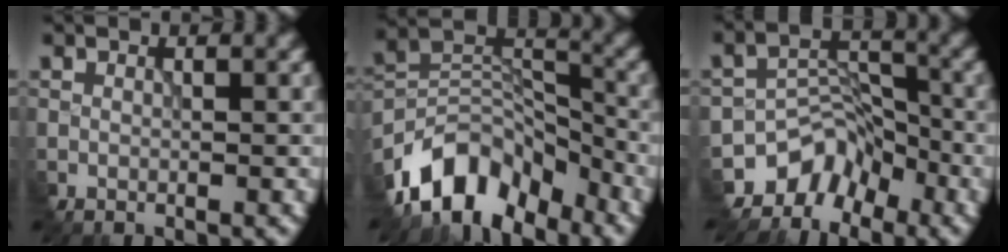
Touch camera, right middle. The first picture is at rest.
{"total": 8.3, "force": [-6.4, 4.3, 3.0], "torque": [-0.049, 0.003, -0.127]}
{"total": 4.3, "force": [-3.7, 2.3, 0.0], "torque": [0.006, 0.005, -0.062]}